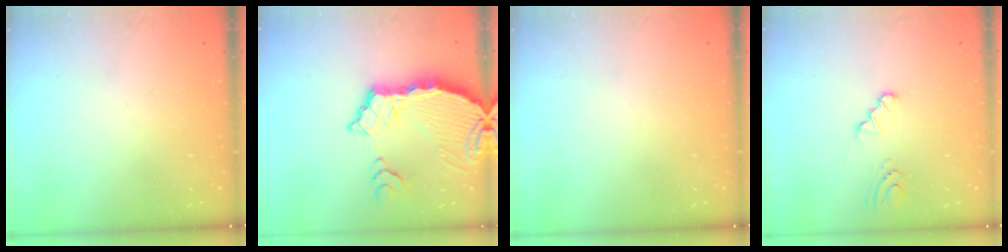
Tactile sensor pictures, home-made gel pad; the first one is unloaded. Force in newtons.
{"total": 11.4, "press": 11.3, "slide": 1.3}
{"total": 0.0}
{"total": 1.0, "press": 1.0, "slide": 0.2}